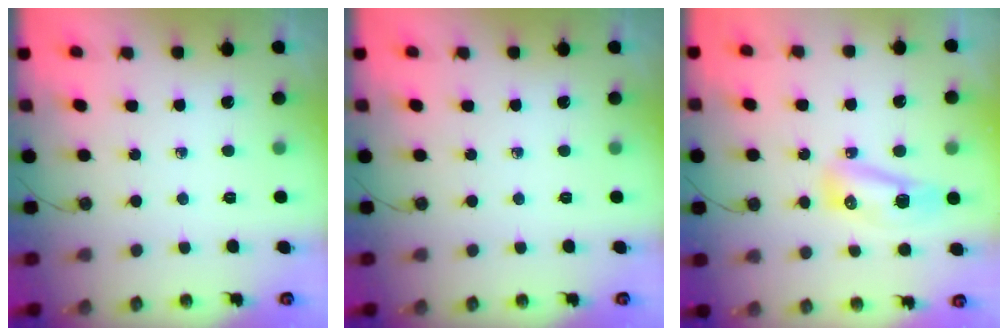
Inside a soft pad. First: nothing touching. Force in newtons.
{"total": 0.0}
{"total": 7.9, "press": 7.8, "slide": 1.5}